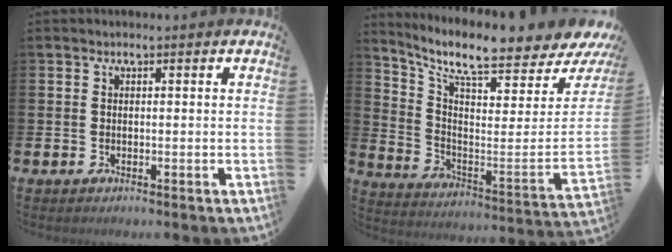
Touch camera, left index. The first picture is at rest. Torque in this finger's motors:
{"motor_torque": [0.28, -1.17, 1.05, 0.21]}